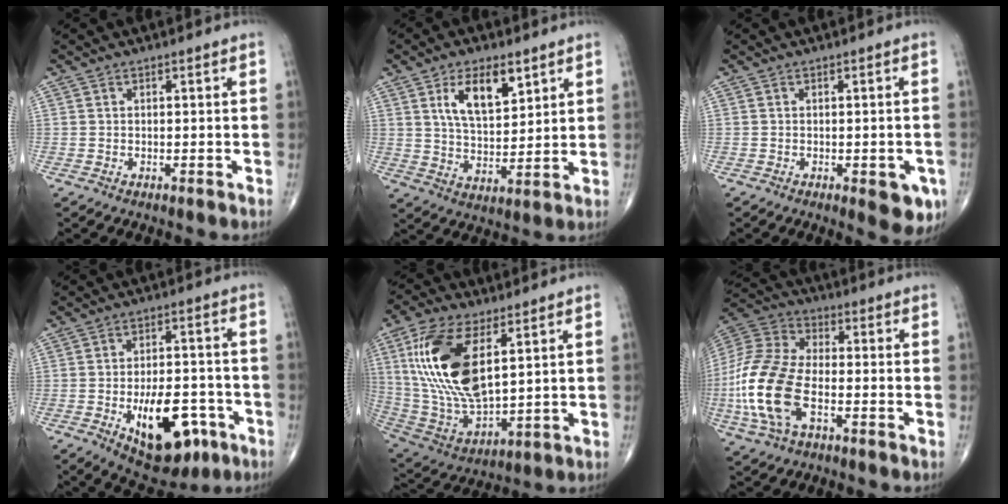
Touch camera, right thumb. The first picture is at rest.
{"total": 10.6, "force": [5.1, 5.1, 7.8], "torque": [-0.116, -0.027, 0.098]}
{"total": 5.8, "force": [-2.2, 2.3, 4.8], "torque": [-0.038, -0.003, -0.021]}
{"total": 15.8, "force": [-6.1, 8.0, 12.1], "torque": [-0.151, 0.026, -0.078]}
{"total": 20.8, "force": [6.1, 9.6, 17.5], "torque": [-0.354, -0.027, 0.122]}
{"total": 17.8, "force": [-4.8, 9.0, 14.6], "torque": [-0.326, 0.018, -0.093]}